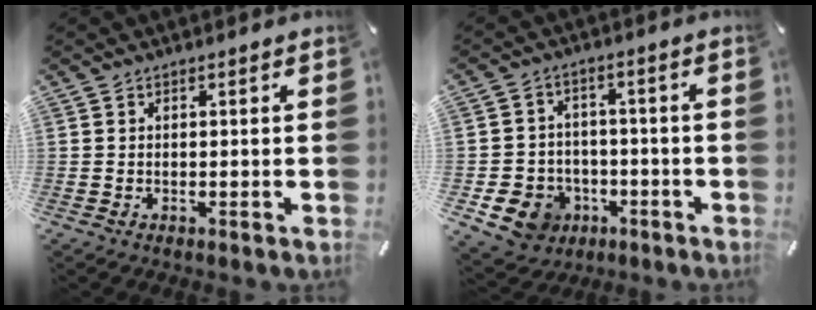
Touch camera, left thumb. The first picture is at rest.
{"total": 9.0, "force": [-3.9, 7.6, 2.9], "torque": [-0.064, 0.032, -0.066]}